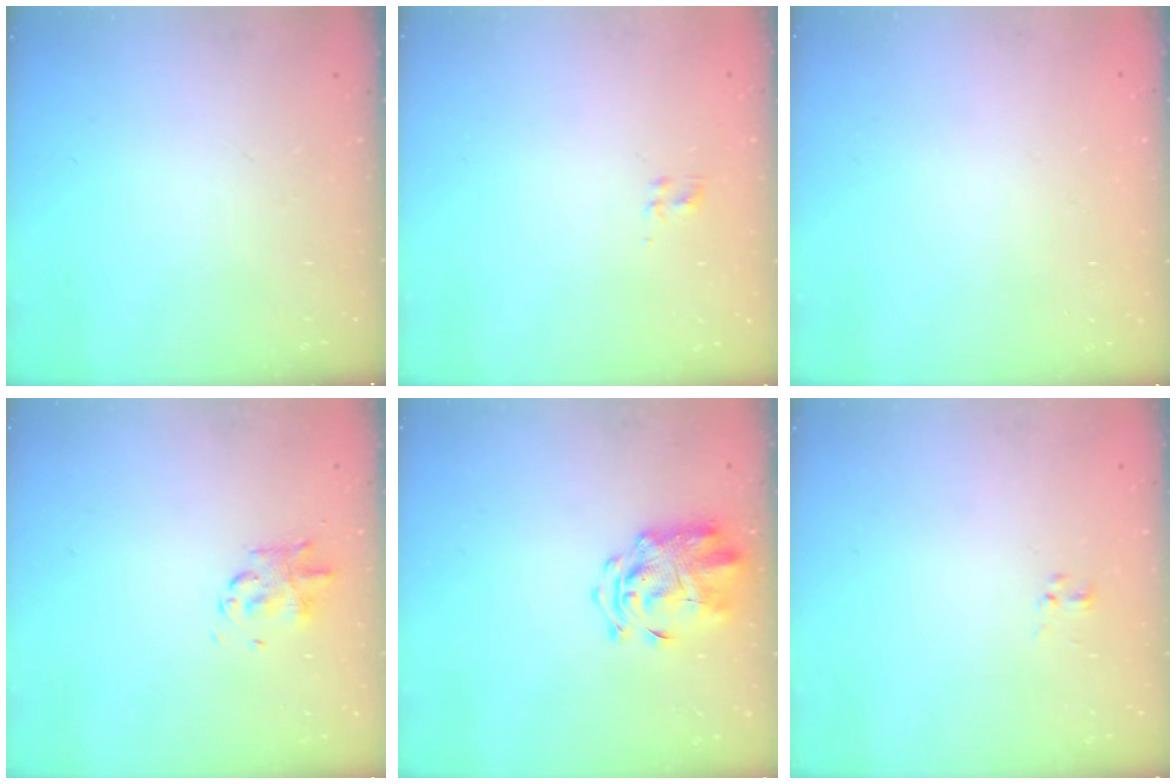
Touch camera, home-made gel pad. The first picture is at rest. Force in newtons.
{"total": 1.9, "press": 1.5, "slide": 1.1}
{"total": 1.8, "press": 1.8, "slide": 0.2}
{"total": 2.9, "press": 2.9, "slide": 0.7}
{"total": 3.1, "press": 3.0, "slide": 1.0}
{"total": 1.4, "press": 1.3, "slide": 0.7}